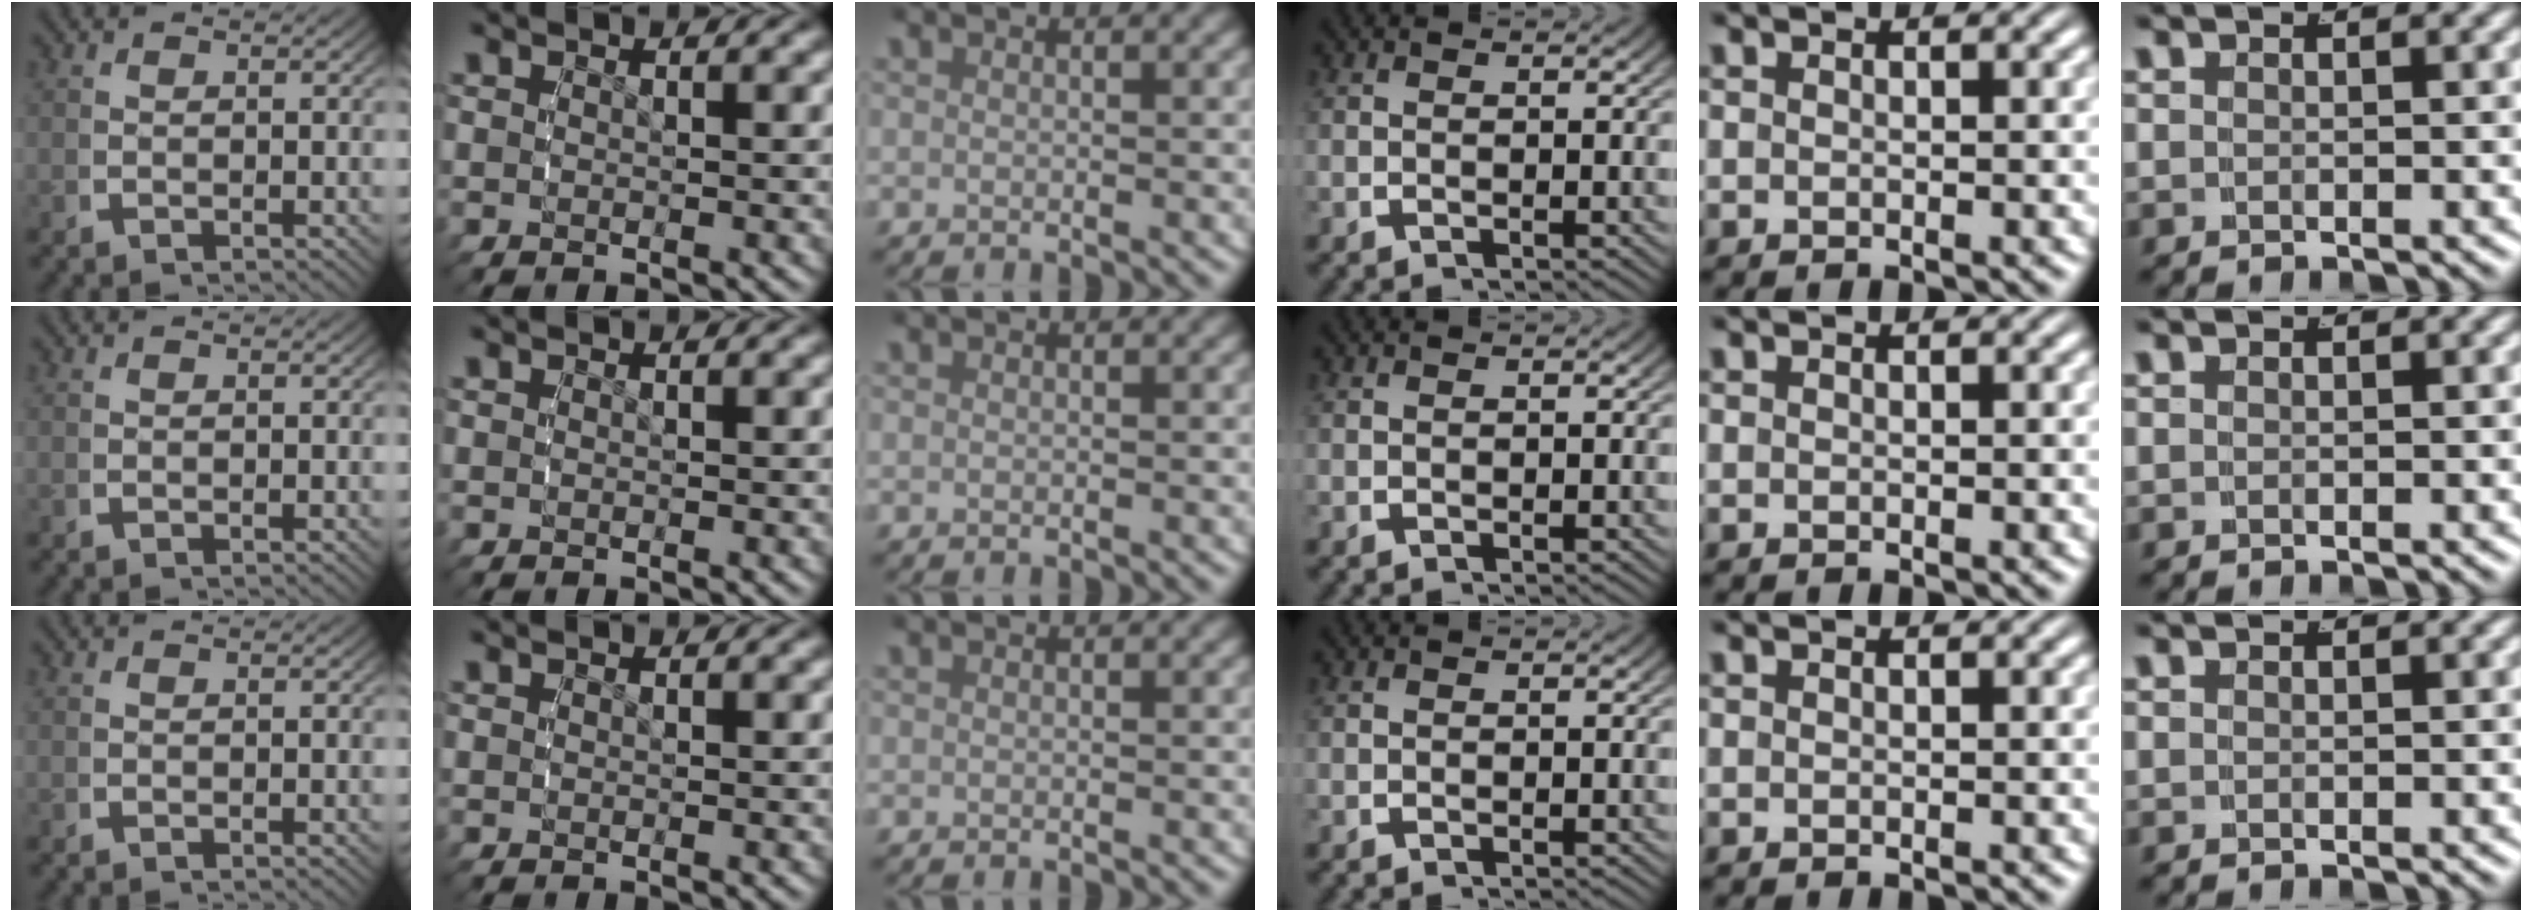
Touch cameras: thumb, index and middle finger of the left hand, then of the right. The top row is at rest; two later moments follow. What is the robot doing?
{"motion": "reach", "object": "jewelry box"}